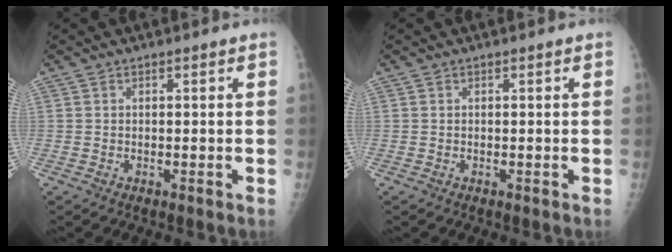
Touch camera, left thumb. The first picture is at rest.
{"total": 0.0}